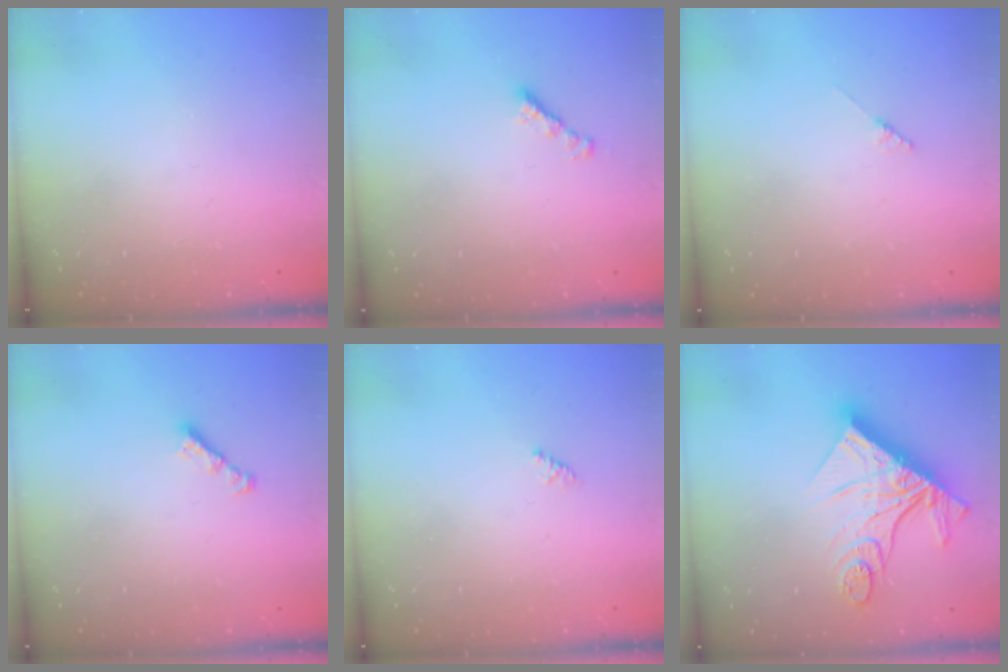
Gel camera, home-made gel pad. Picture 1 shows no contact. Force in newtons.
{"total": 2.5, "press": 2.5, "slide": 0.5}
{"total": 1.8, "press": 1.7, "slide": 0.3}
{"total": 2.2, "press": 2.1, "slide": 0.6}
{"total": 1.5, "press": 1.4, "slide": 0.4}
{"total": 19.7, "press": 19.6, "slide": 2.0}